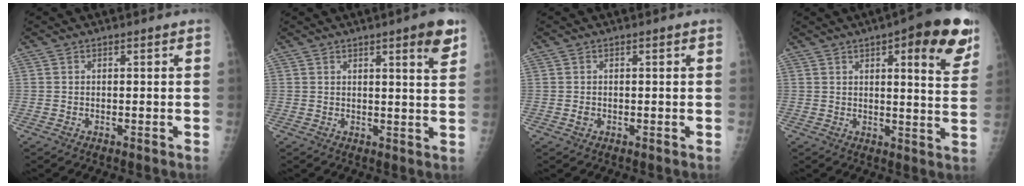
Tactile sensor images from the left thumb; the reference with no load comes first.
{"total": 6.2, "force": [3.6, 0.8, 5.0], "torque": [-0.061, -0.018, 0.044]}
{"total": 0.9, "force": [-0.1, 0.7, 0.6], "torque": [-0.012, 0.006, 0.000]}
{"total": 15.5, "force": [7.8, 4.5, 12.6], "torque": [-0.124, -0.027, 0.094]}